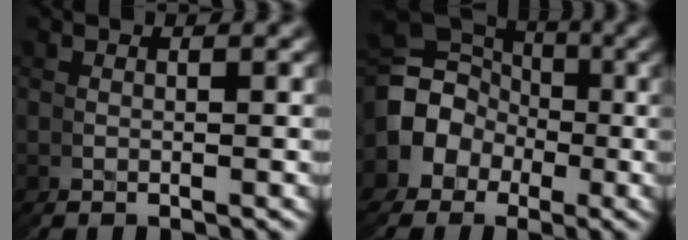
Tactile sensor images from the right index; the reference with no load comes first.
{"total": 10.9, "force": [1.2, 10.0, 4.0], "torque": [-0.092, -0.012, 0.020]}